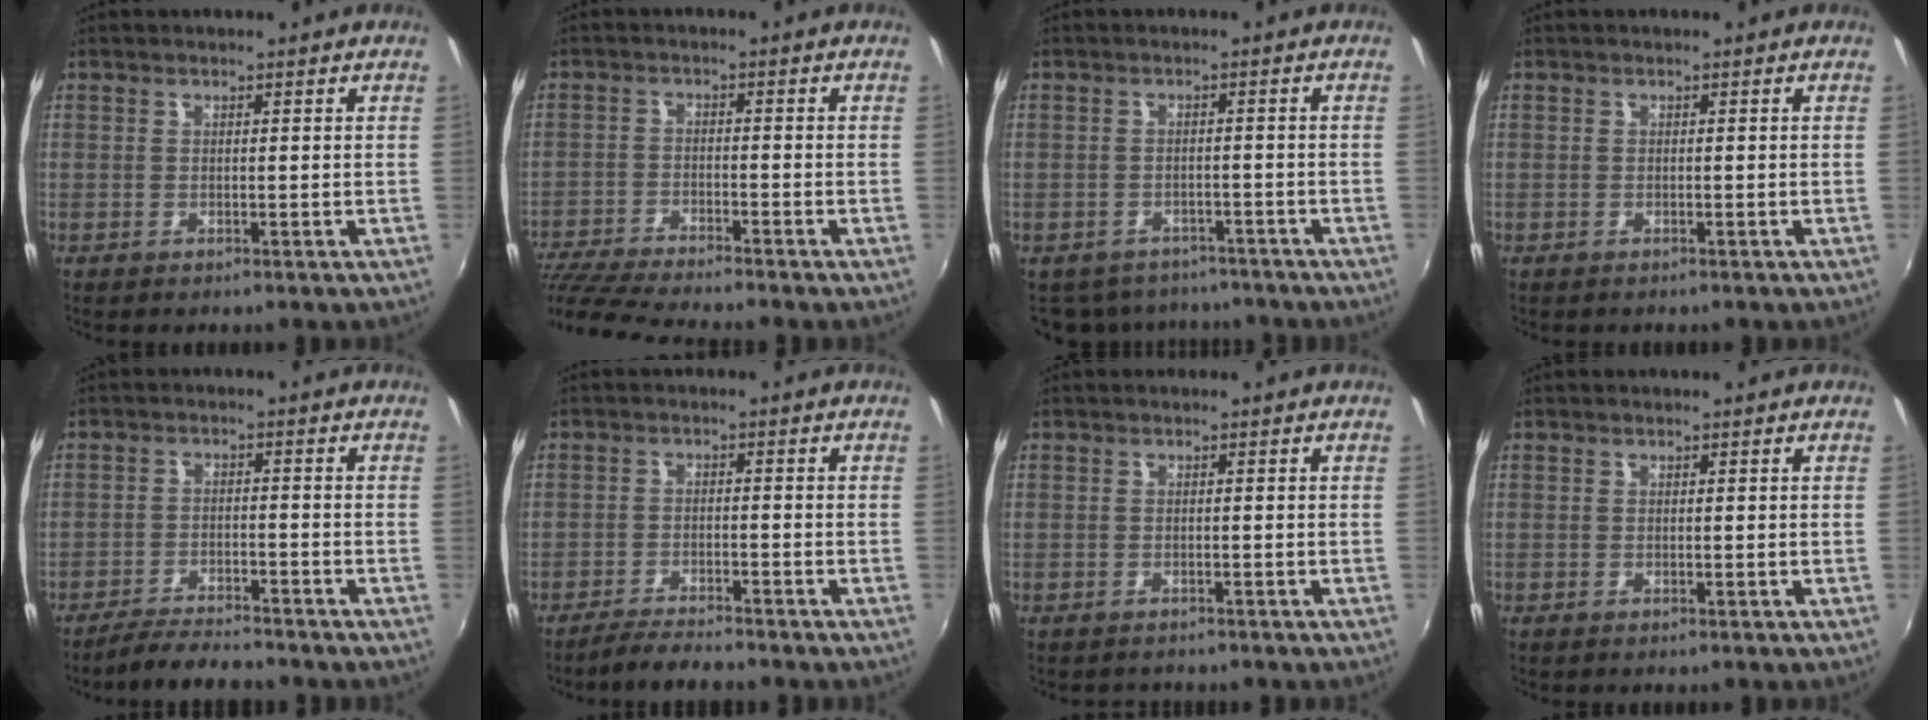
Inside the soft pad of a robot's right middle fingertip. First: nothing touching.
{"total": 11.6, "force": [-10.5, -0.1, 4.8], "torque": [-0.122, -0.031, -0.191]}
{"total": 9.0, "force": [-7.7, 4.0, 2.1], "torque": [-0.056, -0.002, -0.103]}
{"total": 0.0}
{"total": 6.3, "force": [-5.8, 0.8, 2.1], "torque": [-0.061, -0.008, -0.098]}
{"total": 4.4, "force": [-4.2, 0.2, 1.5], "torque": [-0.051, -0.009, -0.077]}
{"total": 1.0, "force": [-1.0, 0.4, -0.1], "torque": [-0.003, -0.001, -0.015]}
{"total": 0.0}